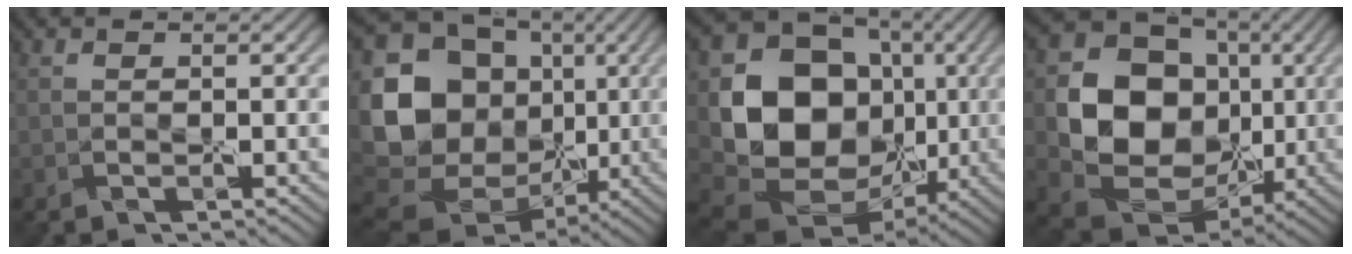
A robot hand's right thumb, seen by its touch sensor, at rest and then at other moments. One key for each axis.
{"total": 17.3, "fx": 0.9, "fy": 15.0, "fz": 8.6, "tx": -0.196, "ty": -0.019, "tz": 0.041}
{"total": 13.9, "fx": 0.8, "fy": 11.8, "fz": 7.2, "tx": -0.147, "ty": -0.026, "tz": 0.014}
{"total": 12.5, "fx": 0.9, "fy": 10.7, "fz": 6.3, "tx": -0.129, "ty": -0.015, "tz": 0.012}